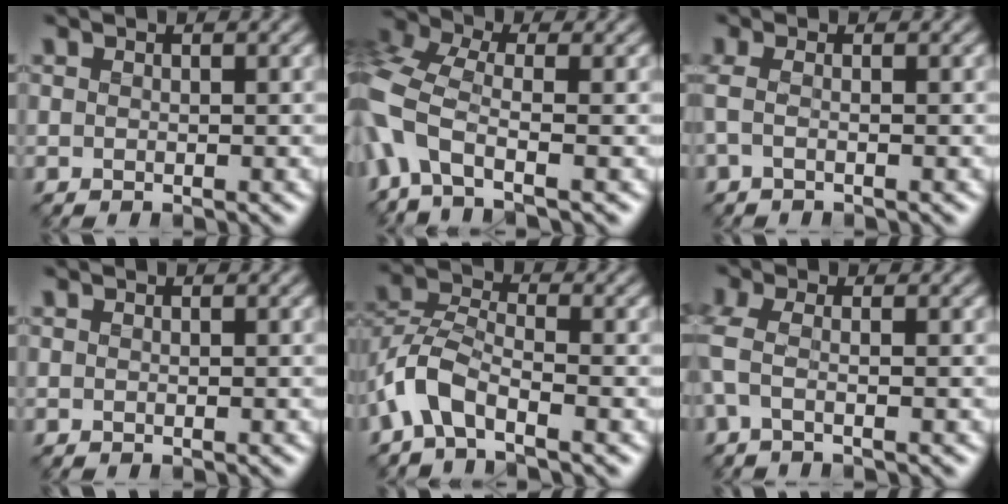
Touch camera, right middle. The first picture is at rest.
{"total": 8.7, "force": [-3.1, 4.8, 6.7], "torque": [-0.193, -0.006, -0.073]}
{"total": 1.3, "force": [-0.4, 0.2, 1.2], "torque": [-0.028, 0.003, -0.013]}
{"total": 0.0}
{"total": 4.5, "force": [-3.0, 1.6, 2.9], "torque": [-0.063, 0.008, -0.073]}
{"total": 2.2, "force": [-0.7, 0.6, 2.0], "torque": [-0.056, 0.000, -0.025]}